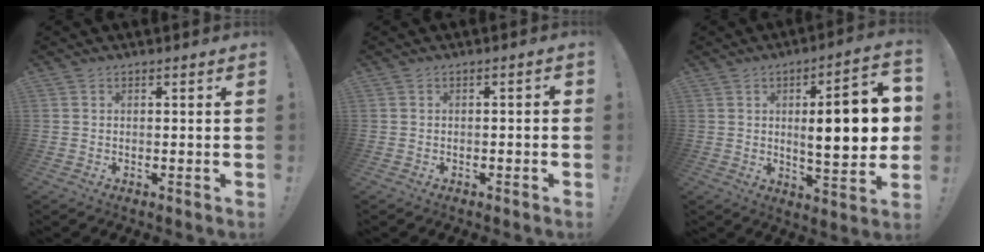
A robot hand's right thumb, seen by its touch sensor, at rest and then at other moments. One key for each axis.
{"total": 1.2, "fx": -1.0, "fy": 0.3, "fz": 0.6, "tx": -0.013, "ty": 0.004, "tz": -0.018}
{"total": 16.4, "fx": 1.9, "fy": 4.2, "fz": 15.7, "tx": -0.213, "ty": -0.010, "tz": 0.021}